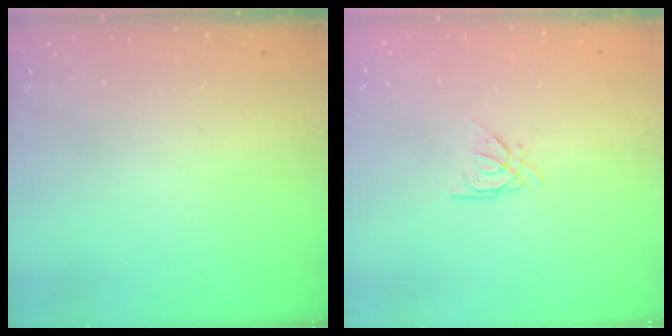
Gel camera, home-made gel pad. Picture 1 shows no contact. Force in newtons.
{"total": 1.9, "press": 1.9, "slide": 0.4}